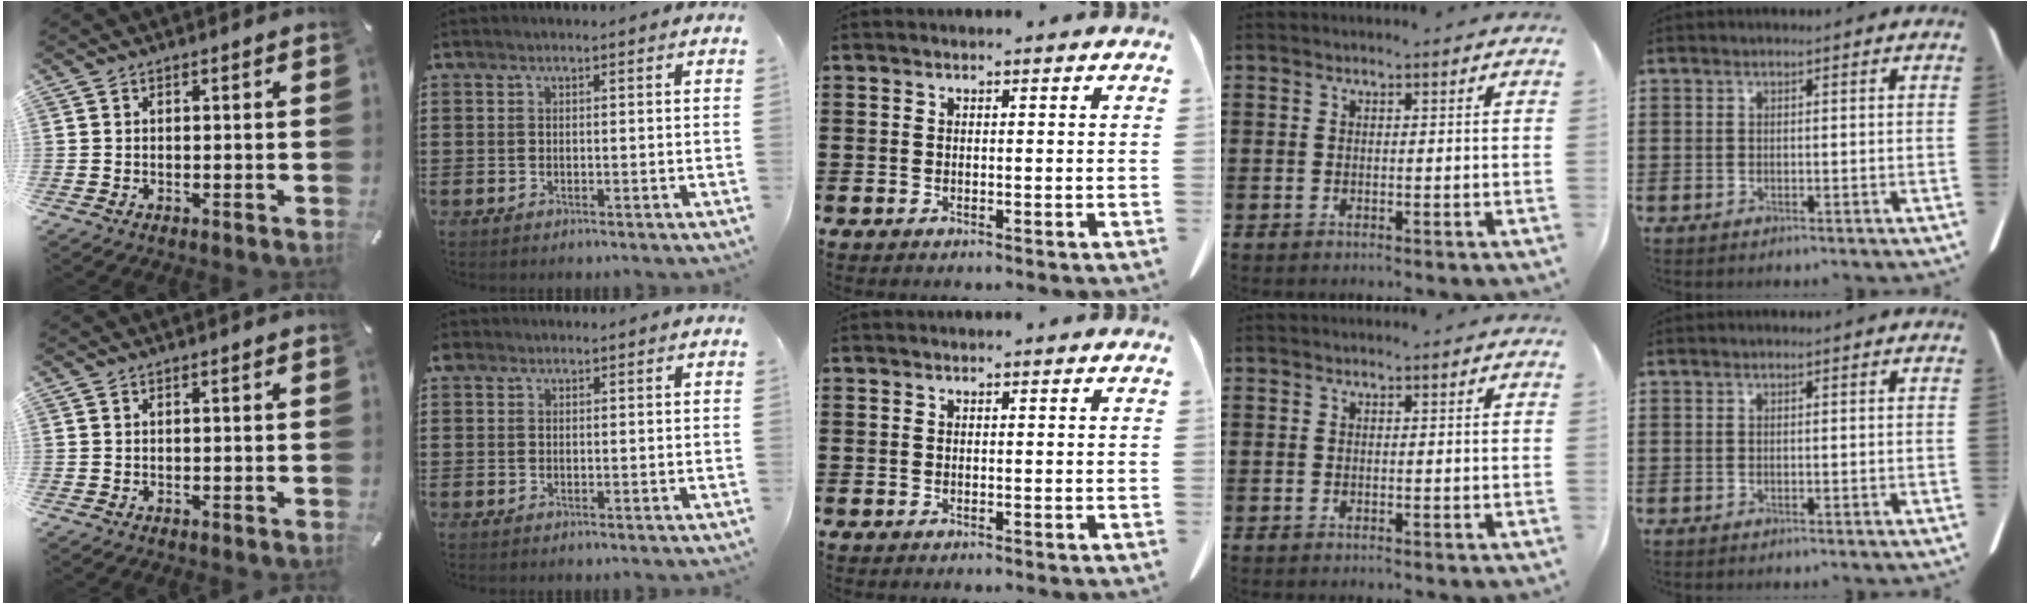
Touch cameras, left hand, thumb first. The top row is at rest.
{"index": {"total": 0.7, "force": [0.3, 0.5, 0.2], "torque": [-0.005, 0.006, 0.006]}}